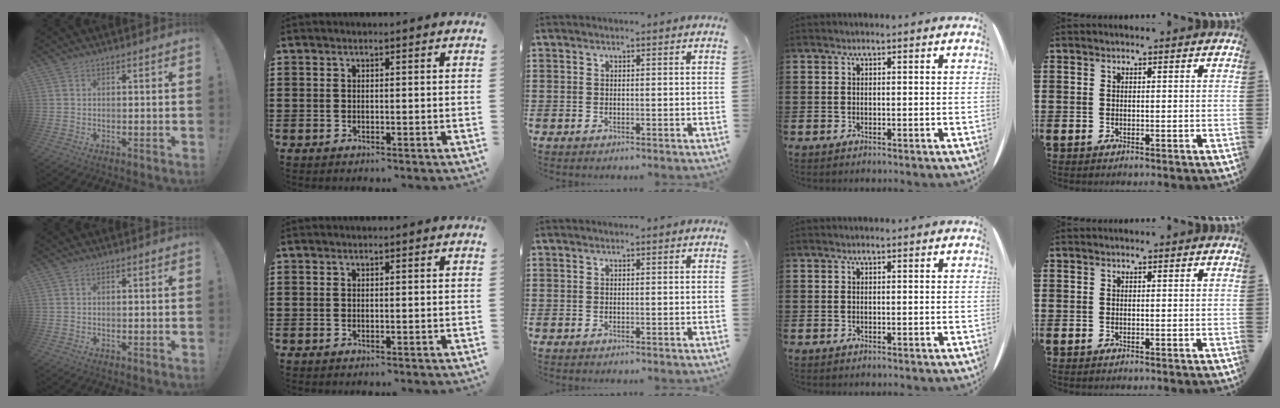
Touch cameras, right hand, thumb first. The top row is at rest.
{}